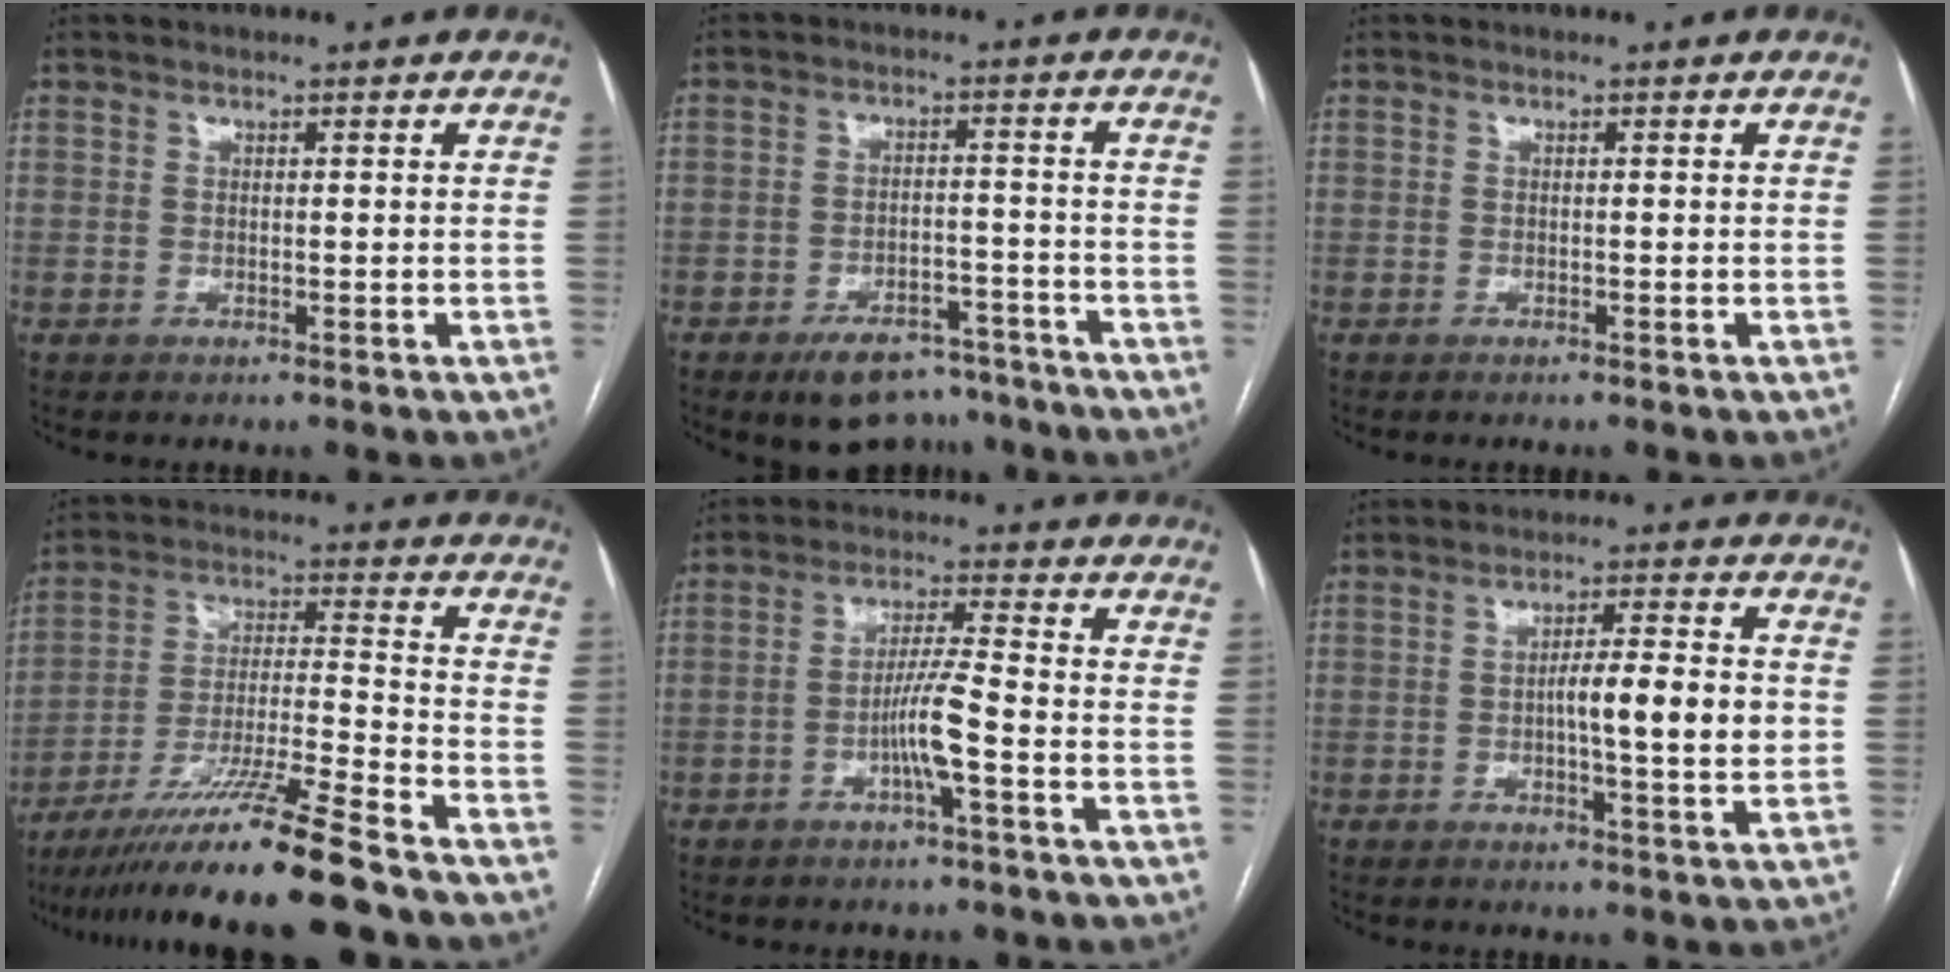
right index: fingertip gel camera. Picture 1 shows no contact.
{"total": 9.2, "force": [-7.3, 4.2, 3.6], "torque": [-0.044, 0.010, -0.110]}
{"total": 0.0}
{"total": 16.4, "force": [-13.2, -1.6, 9.7], "torque": [-0.180, -0.022, -0.230]}
{"total": 5.7, "force": [-2.1, -0.5, 5.3], "torque": [-0.107, 0.005, -0.040]}
{"total": 7.7, "force": [-0.5, 0.5, 7.7], "torque": [-0.121, 0.006, -0.010]}